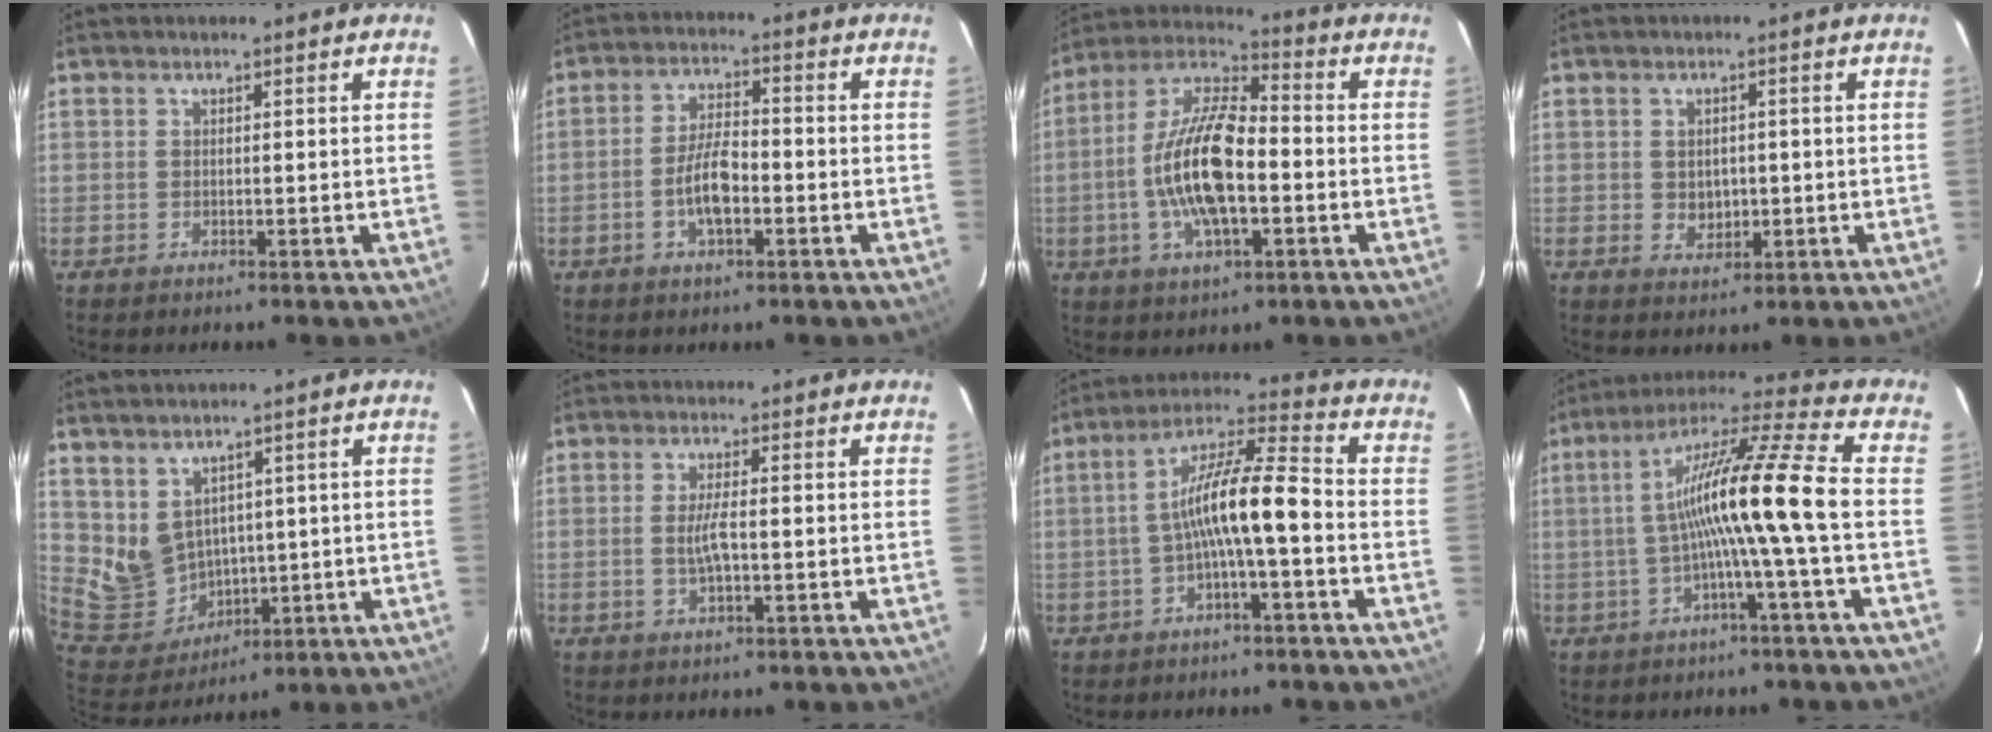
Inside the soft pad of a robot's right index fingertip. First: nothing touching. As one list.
[{"total": 6.6, "force": [-2.3, 2.3, 5.8], "torque": [-0.117, 0.005, -0.041]}, {"total": 15.8, "force": [-2.9, 6.0, 14.3], "torque": [-0.289, 0.003, -0.058]}, {"total": 3.5, "force": [-0.2, 2.9, 1.9], "torque": [-0.033, 0.000, 0.003]}, {"total": 8.7, "force": [2.9, 7.2, 3.9], "torque": [-0.091, -0.007, 0.089]}, {"total": 3.8, "force": [-0.6, 0.7, 3.7], "torque": [-0.072, -0.004, -0.008]}, {"total": 10.5, "force": [-2.4, 1.5, 10.1], "torque": [-0.195, 0.023, -0.043]}, {"total": 14.5, "force": [-1.9, -1.6, 14.2], "torque": [-0.253, 0.015, -0.038]}]